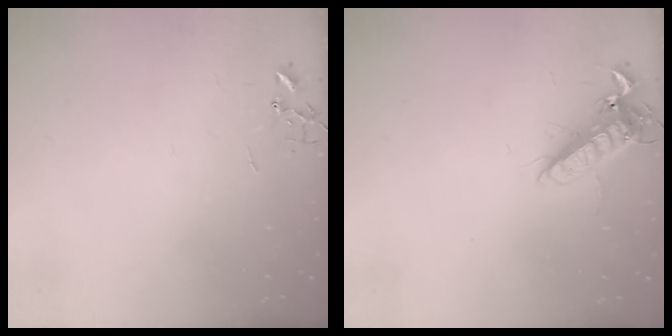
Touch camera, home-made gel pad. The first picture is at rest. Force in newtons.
{"total": 12.8, "press": 12.7, "slide": 1.9}